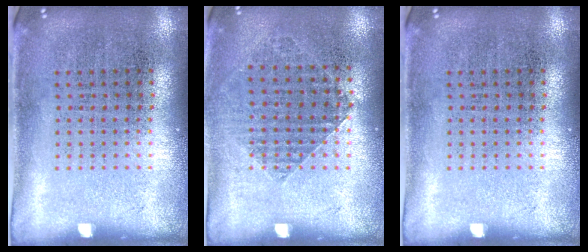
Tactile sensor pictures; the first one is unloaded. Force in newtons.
{"total": 0.9, "press": 0.9, "slide": 0.1}
{"total": 0.0}